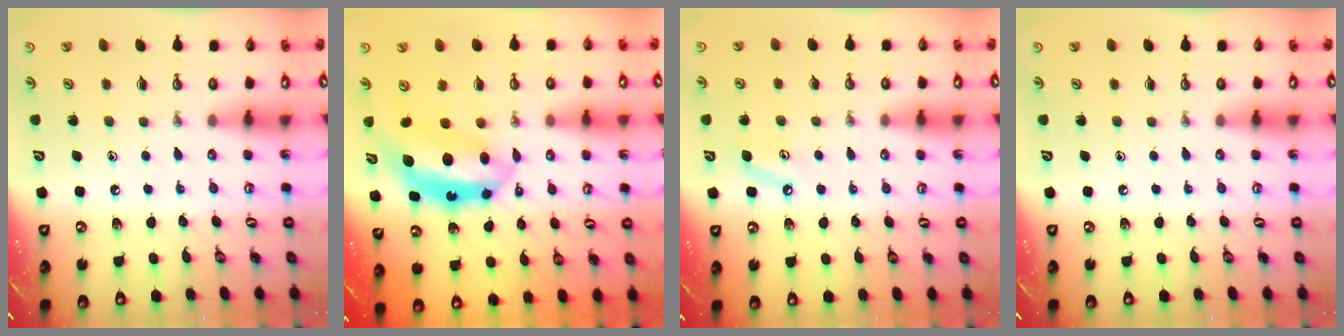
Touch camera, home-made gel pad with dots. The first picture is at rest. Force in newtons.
{"total": 9.1, "press": 9.0, "slide": 1.3}
{"total": 4.4, "press": 4.4, "slide": 0.7}
{"total": 0.0}